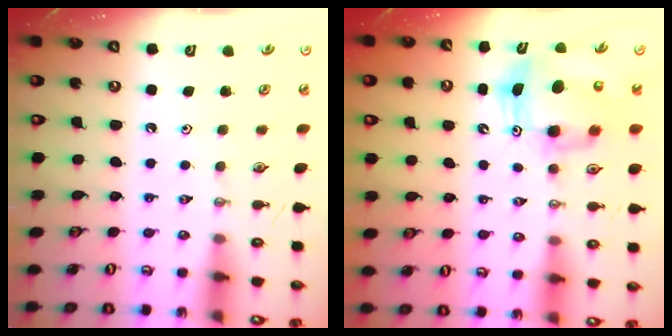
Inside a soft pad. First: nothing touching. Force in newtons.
{"total": 8.8, "press": 8.6, "slide": 1.9}